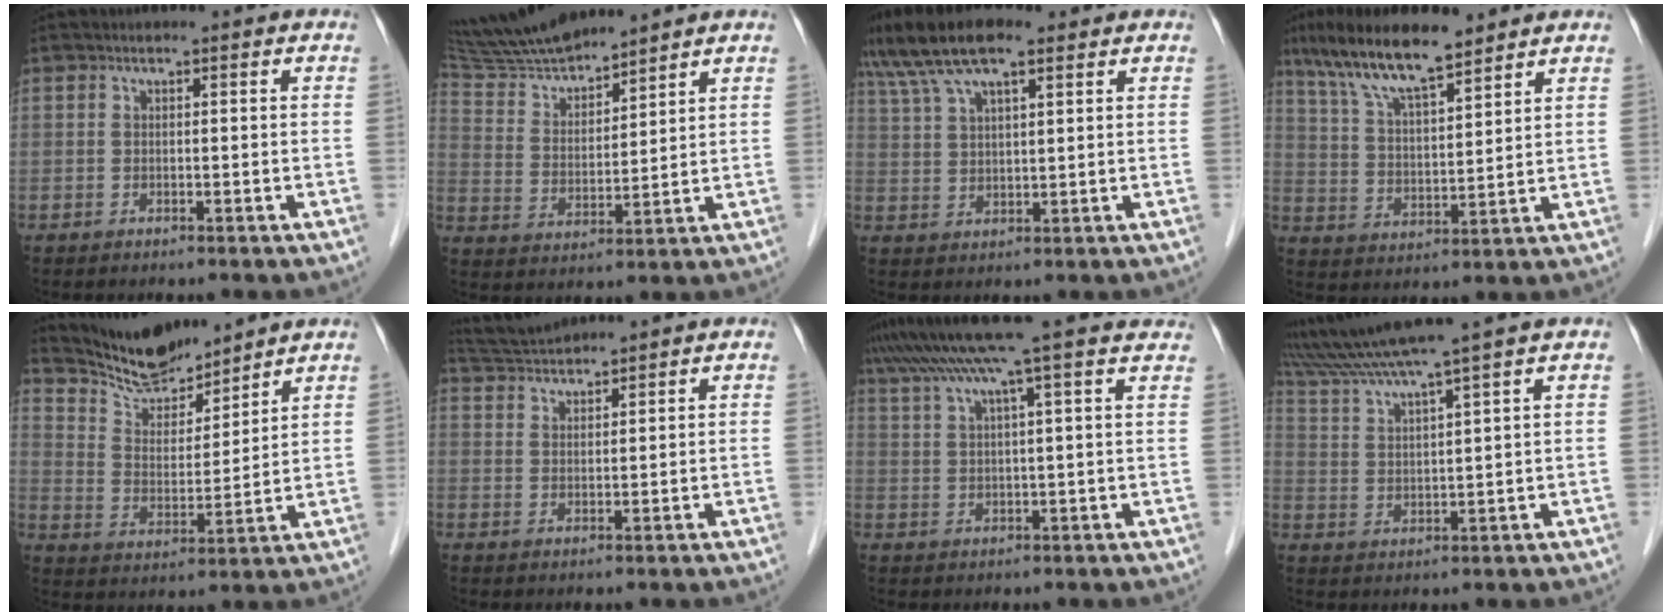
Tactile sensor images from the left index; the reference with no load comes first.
{"total": 11.0, "force": [10.5, 0.8, 3.1], "torque": [-0.073, 0.015, 0.207]}
{"total": 10.8, "force": [7.8, 2.8, 6.9], "torque": [-0.141, 0.034, 0.142]}
{"total": 11.9, "force": [9.3, 2.0, 7.2], "torque": [-0.140, 0.017, 0.170]}
{"total": 9.7, "force": [9.4, 1.6, 1.9], "torque": [-0.043, 0.006, 0.181]}
{"total": 4.9, "force": [4.9, -0.2, 0.4], "torque": [-0.015, 0.027, 0.094]}
{"total": 17.1, "force": [14.0, -0.4, 9.8], "torque": [-0.171, 0.045, 0.190]}
{"total": 11.8, "force": [9.9, -2.1, 6.1], "torque": [-0.113, 0.015, 0.170]}